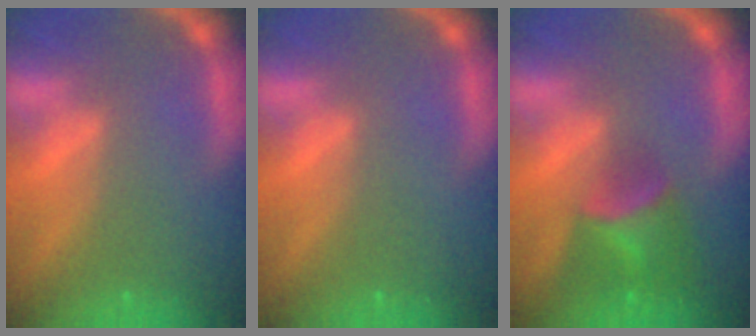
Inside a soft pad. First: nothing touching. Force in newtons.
{"total": 0.0}
{"total": 5.0}